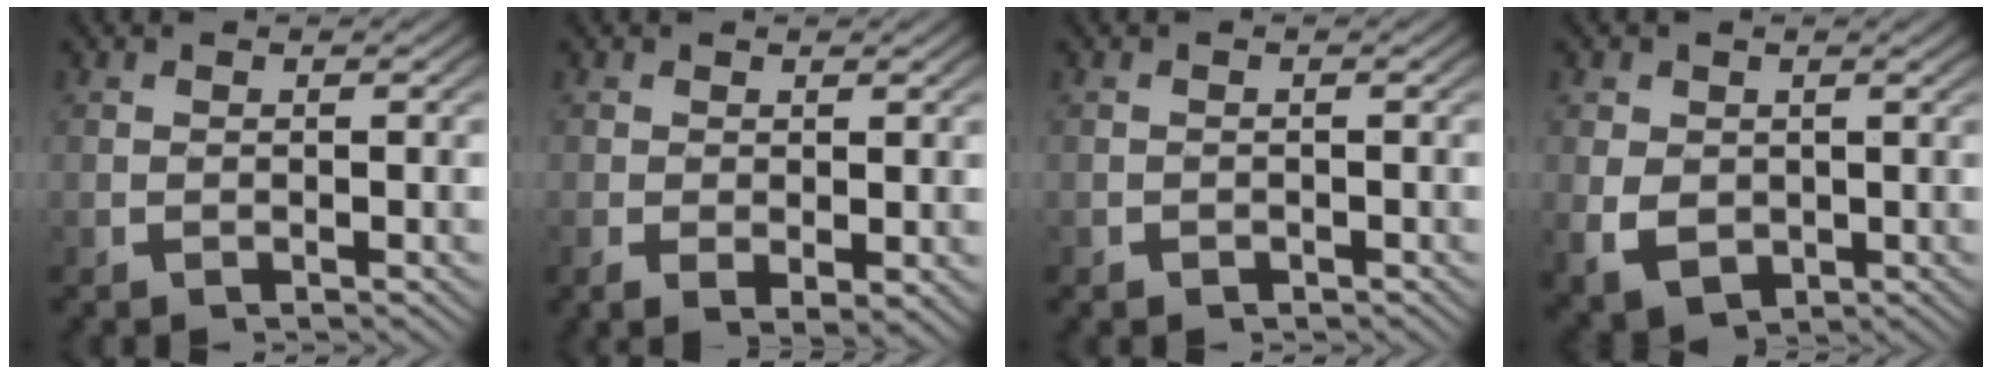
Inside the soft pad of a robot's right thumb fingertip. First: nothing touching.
{"total": 1.4, "force": [0.2, 0.7, 1.2], "torque": [-0.023, -0.011, 0.012]}
{"total": 0.8, "force": [-0.7, 0.4, 0.1], "torque": [0.000, -0.006, -0.011]}
{"total": 5.5, "force": [-0.8, 4.5, 3.1], "torque": [-0.079, -0.041, 0.010]}